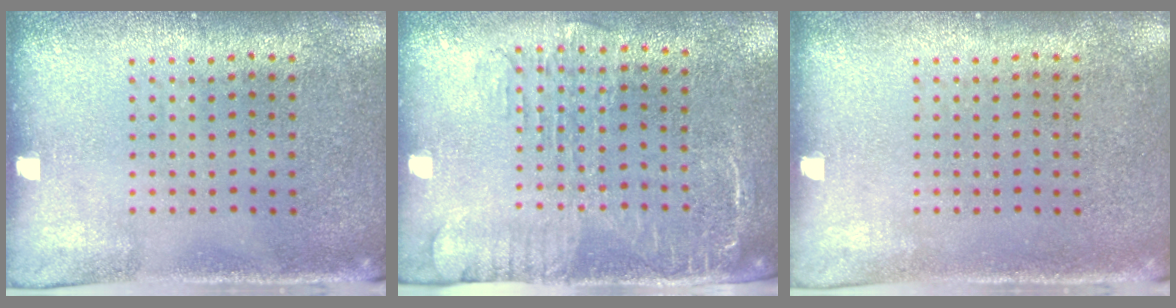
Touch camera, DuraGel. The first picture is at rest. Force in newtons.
{"total": 2.0, "press": 1.6, "slide": 1.1}
{"total": 0.0}